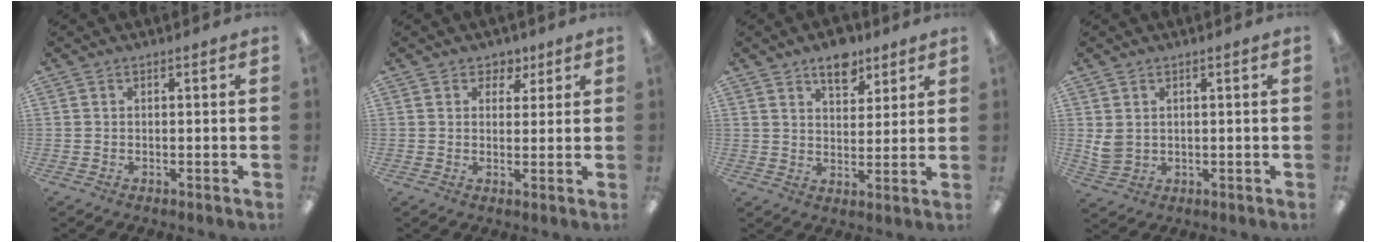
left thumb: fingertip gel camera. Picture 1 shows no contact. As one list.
[{"total": 3.9, "force": [2.3, 3.1, 0.7], "torque": [0.000, -0.005, 0.037]}, {"total": 8.7, "force": [6.3, 4.7, 3.8], "torque": [-0.036, -0.034, 0.108]}, {"total": 3.8, "force": [1.6, 2.9, 1.8], "torque": [-0.036, -0.004, 0.030]}]